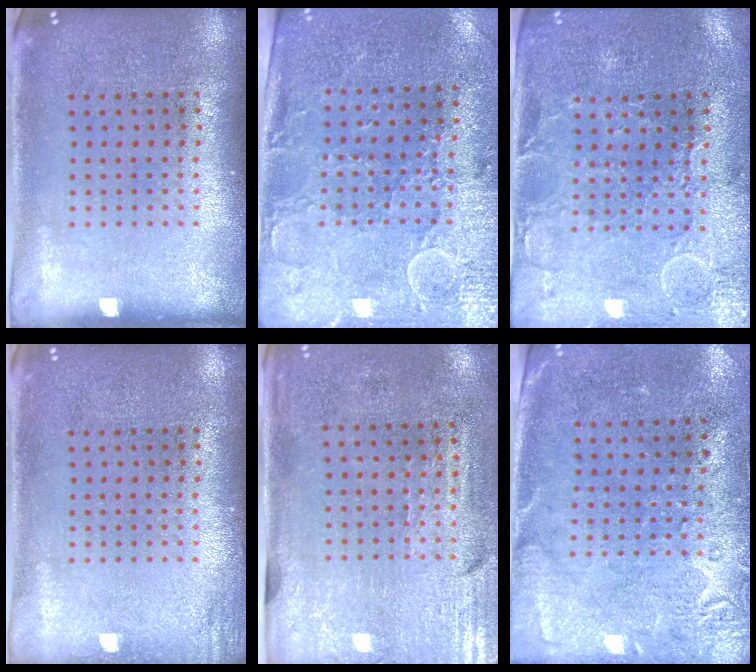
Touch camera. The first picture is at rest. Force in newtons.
{"total": 3.0, "press": 2.6, "slide": 1.5}
{"total": 0.6, "press": 0.3, "slide": 0.5}
{"total": 1.2, "press": 1.2, "slide": 0.3}
{"total": 3.1, "press": 2.6, "slide": 1.6}
{"total": 2.7, "press": 2.3, "slide": 1.5}